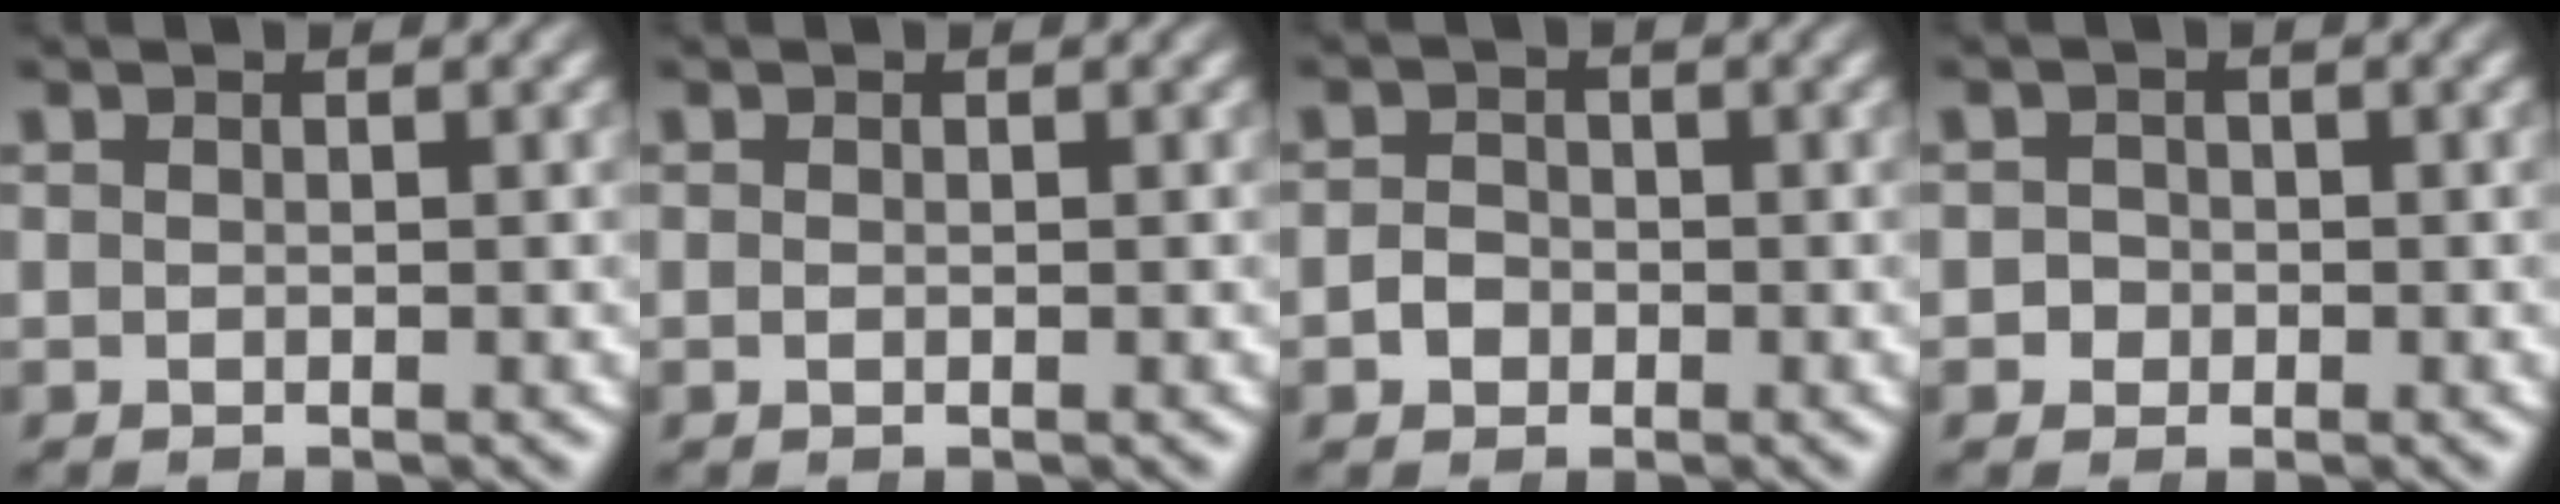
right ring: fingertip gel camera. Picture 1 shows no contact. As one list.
[{"total": 0.0}, {"total": 1.6, "force": [-0.7, 1.4, 0.1], "torque": [-0.016, -0.013, -0.012]}, {"total": 2.0, "force": [-0.5, 2.0, -0.1], "torque": [-0.007, -0.004, -0.016]}]